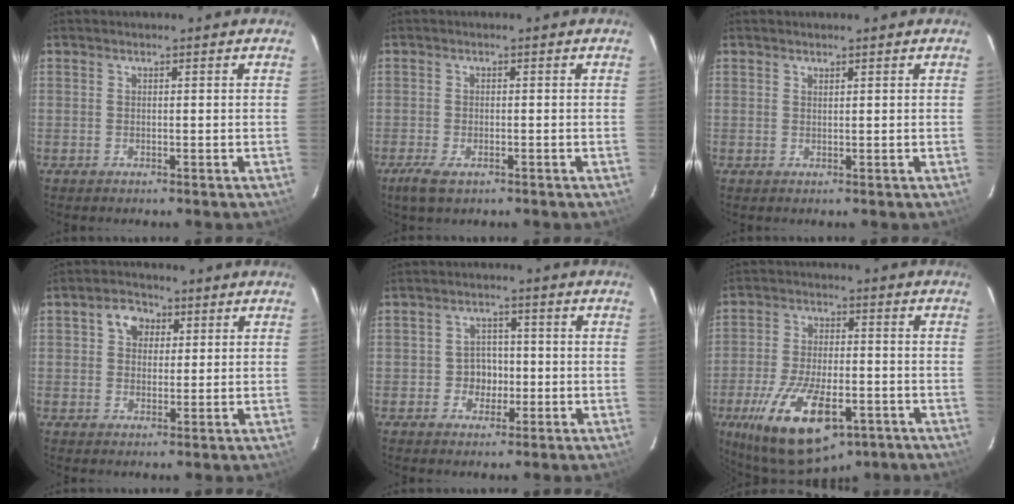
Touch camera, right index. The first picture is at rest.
{"total": 4.4, "force": [-2.7, 1.8, 3.0], "torque": [-0.071, -0.013, -0.048]}
{"total": 0.5, "force": [0.5, 0.0, 0.1], "torque": [-0.001, 0.001, 0.011]}
{"total": 4.9, "force": [1.8, 3.9, 2.3], "torque": [-0.031, 0.018, 0.032]}
{"total": 4.1, "force": [-1.1, 3.8, 1.3], "torque": [-0.020, 0.011, -0.012]}
{"total": 19.1, "force": [-9.4, 8.2, 14.5], "torque": [-0.281, -0.034, -0.143]}